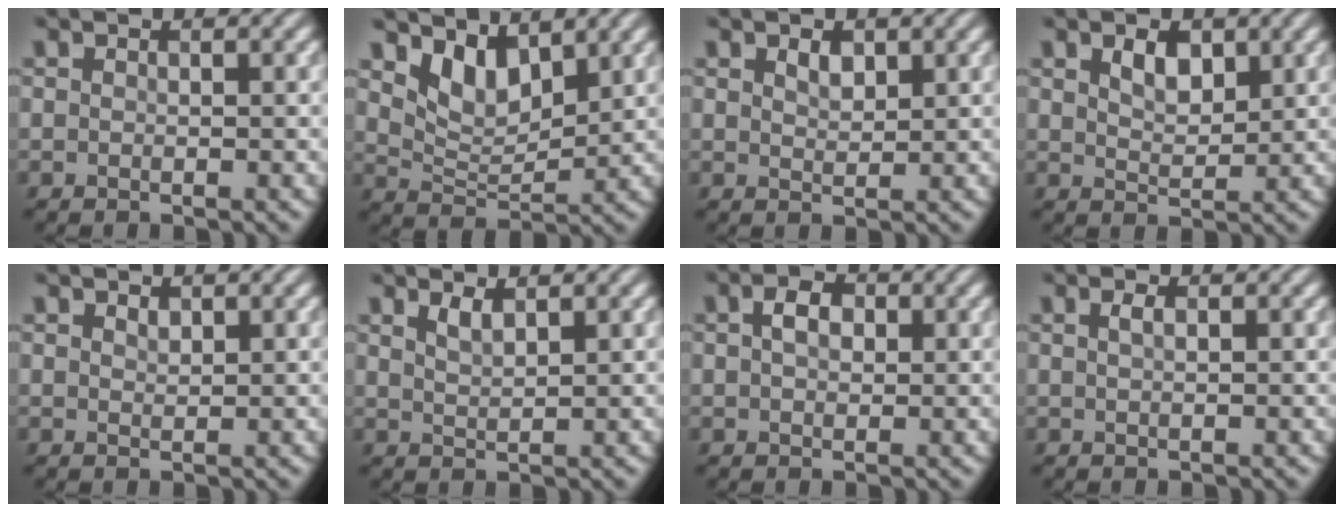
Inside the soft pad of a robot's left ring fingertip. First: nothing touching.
{"total": 3.9, "force": [2.7, 1.8, 2.1], "torque": [-0.052, -0.012, 0.049]}
{"total": 1.5, "force": [0.9, 0.8, 0.9], "torque": [-0.016, 0.000, 0.018]}
{"total": 2.4, "force": [1.3, 1.3, 1.6], "torque": [-0.031, 0.000, 0.024]}
{"total": 0.8, "force": [0.6, 0.4, 0.4], "torque": [-0.008, -0.002, 0.013]}
{"total": 1.5, "force": [1.2, 0.4, 0.9], "torque": [-0.020, -0.002, 0.024]}
{"total": 2.4, "force": [0.7, 1.6, 1.7], "torque": [-0.034, 0.005, 0.008]}
{"total": 0.8, "force": [0.4, 0.3, 0.7], "torque": [-0.016, 0.003, 0.007]}